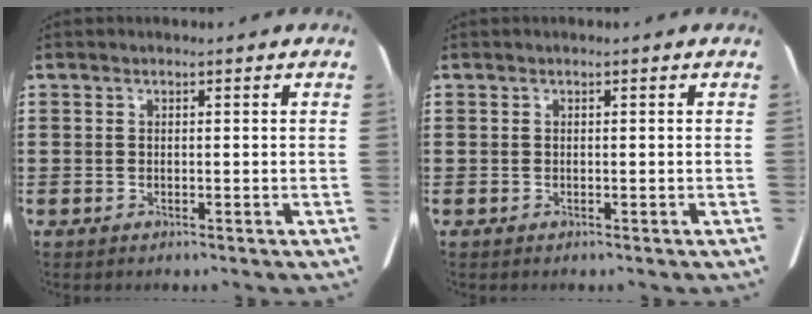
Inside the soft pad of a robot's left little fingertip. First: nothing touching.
{"total": 0.0}